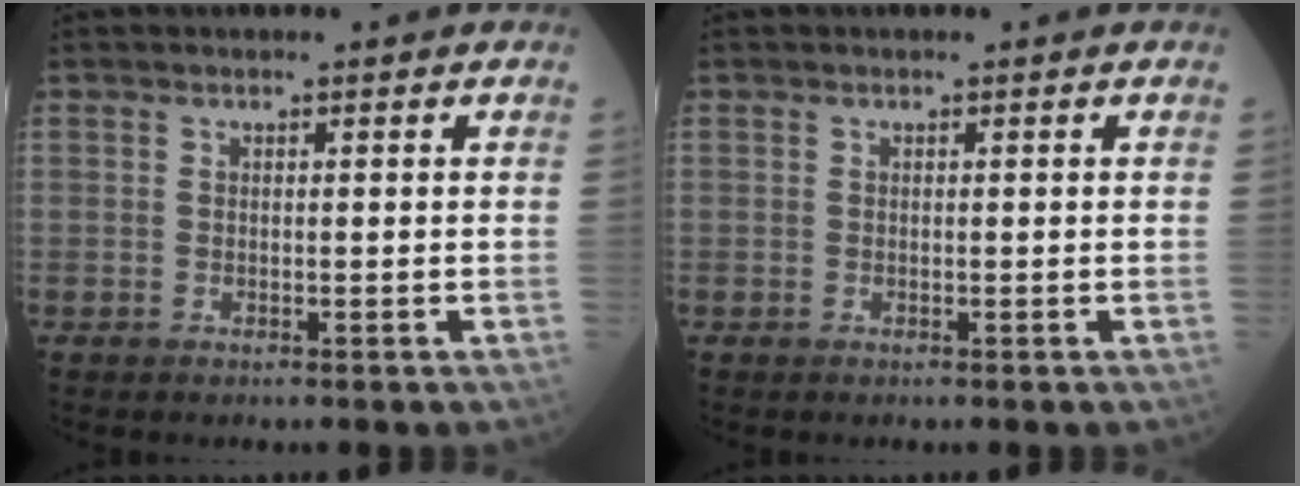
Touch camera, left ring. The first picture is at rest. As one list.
[{"total": 0.0}]